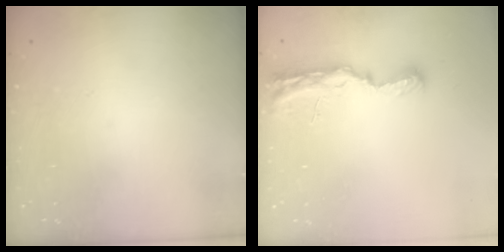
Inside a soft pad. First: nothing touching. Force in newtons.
{"total": 11.3, "press": 10.0, "slide": 5.1}